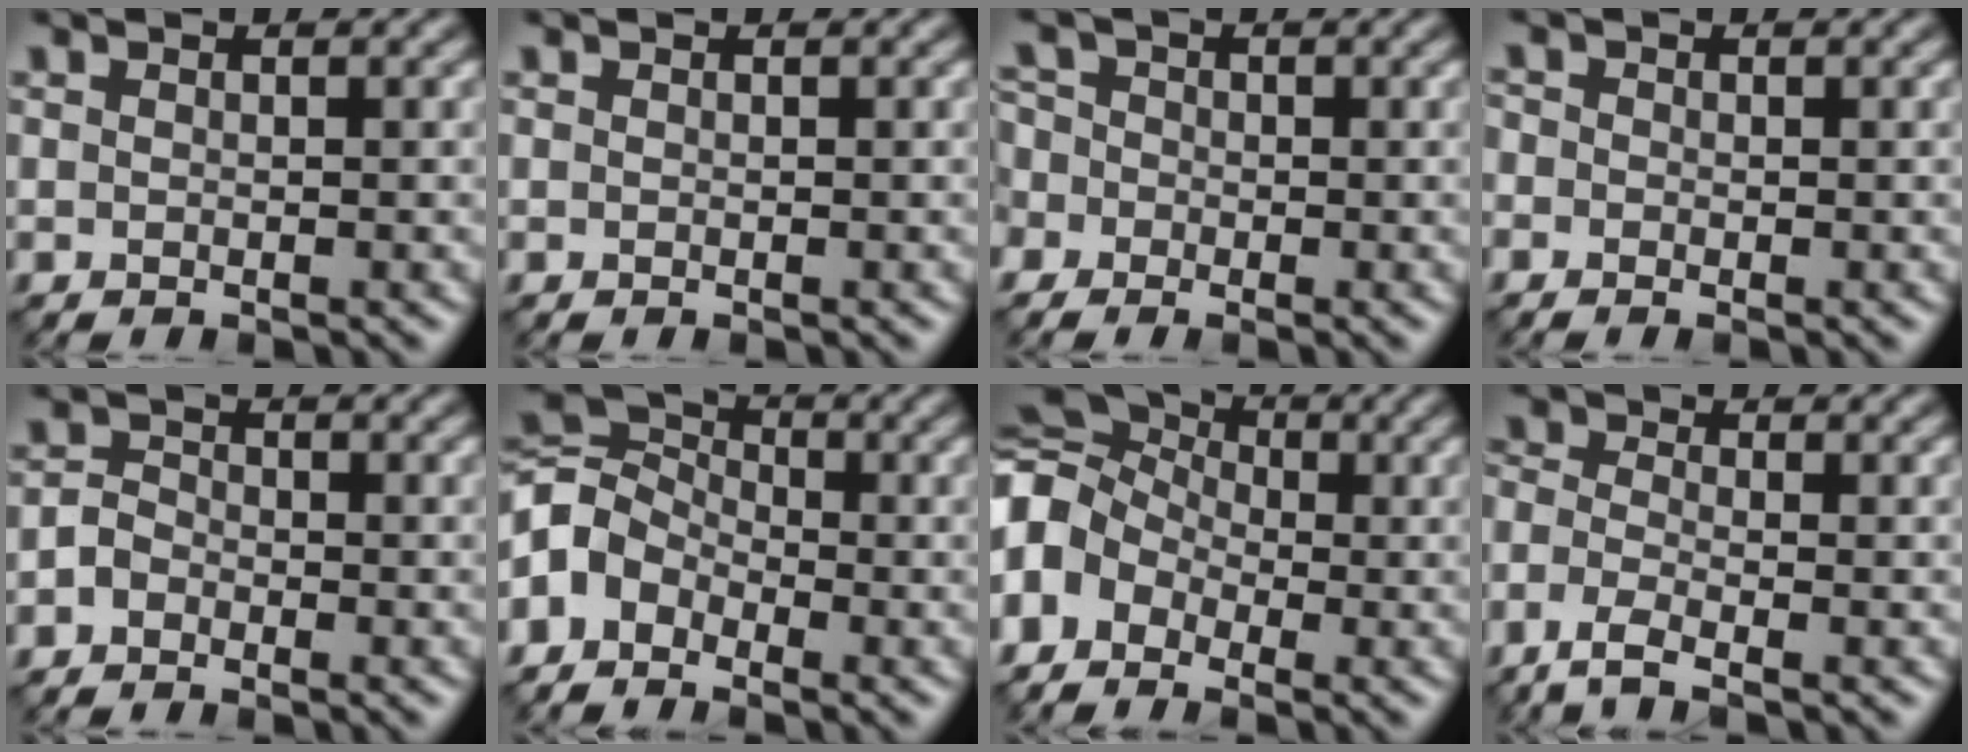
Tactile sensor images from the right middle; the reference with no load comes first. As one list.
[{"total": 0.0}, {"total": 4.9, "force": [-1.4, 4.0, 2.4], "torque": [-0.046, 0.019, -0.048]}, {"total": 1.5, "force": [-0.7, 1.2, 0.5], "torque": [0.003, -0.002, -0.012]}, {"total": 1.6, "force": [-1.2, 1.0, 0.3], "torque": [0.001, 0.002, -0.030]}, {"total": 4.7, "force": [-2.3, 3.6, 2.0], "torque": [-0.037, 0.013, -0.070]}, {"total": 12.3, "force": [-1.5, 10.3, 6.6], "torque": [-0.160, 0.028, -0.060]}, {"total": 2.8, "force": [-2.0, 0.8, 1.9], "torque": [-0.048, -0.001, -0.056]}]